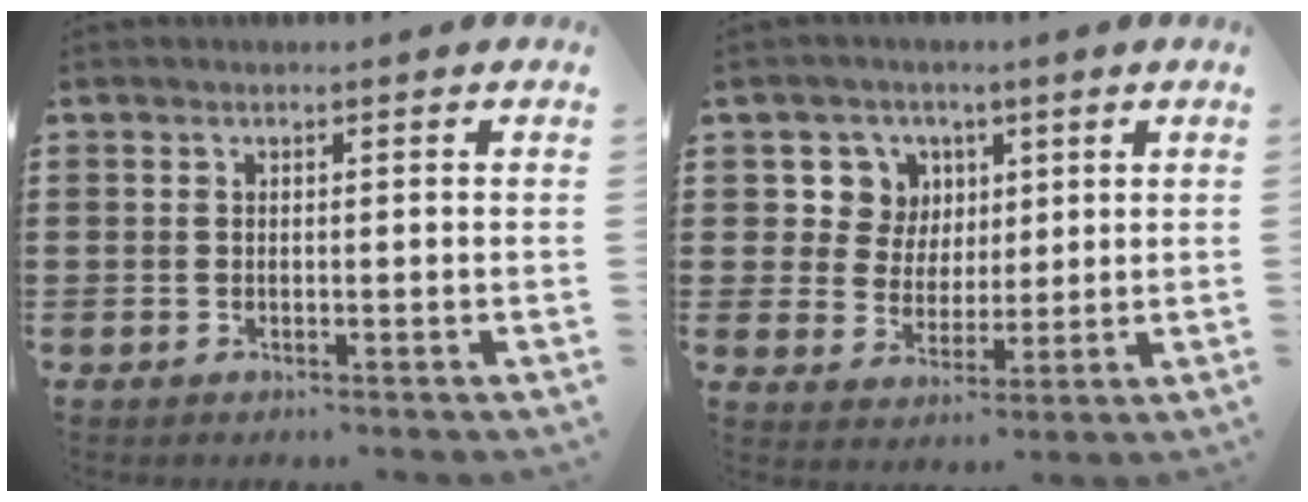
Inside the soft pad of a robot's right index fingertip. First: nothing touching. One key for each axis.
{"total": 6.7, "fx": 2.6, "fy": 6.1, "fz": 0.9, "tx": -0.046, "ty": 0.008, "tz": 0.047}